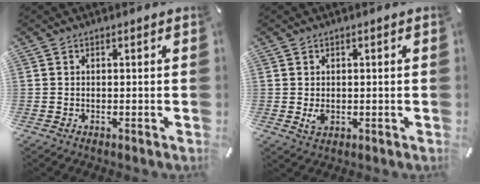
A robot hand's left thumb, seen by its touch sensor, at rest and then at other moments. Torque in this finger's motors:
{"motor_torque": [0.62, 0.68, 0.04, 0.07, 0.00]}